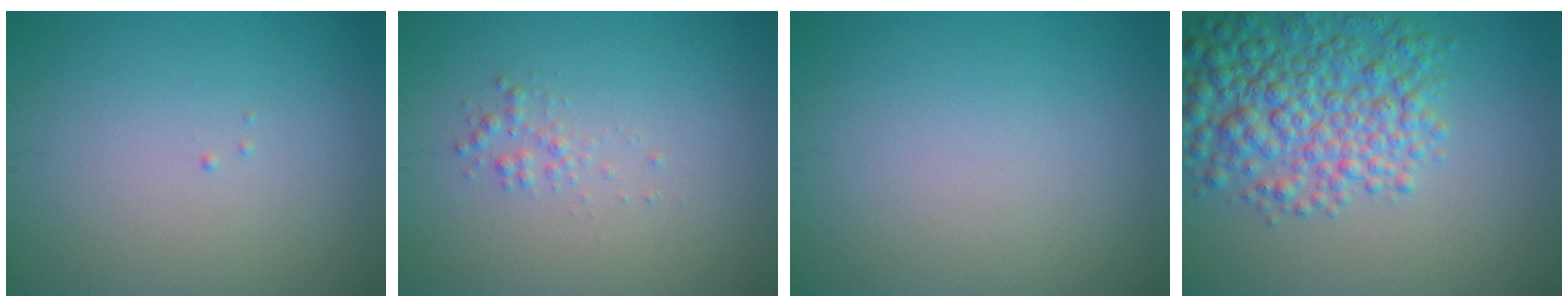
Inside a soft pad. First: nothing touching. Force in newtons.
{"total": 1.2, "press": 1.2, "slide": 0.0}
{"total": 0.0}
{"total": 7.2, "press": 7.2, "slide": 0.2}